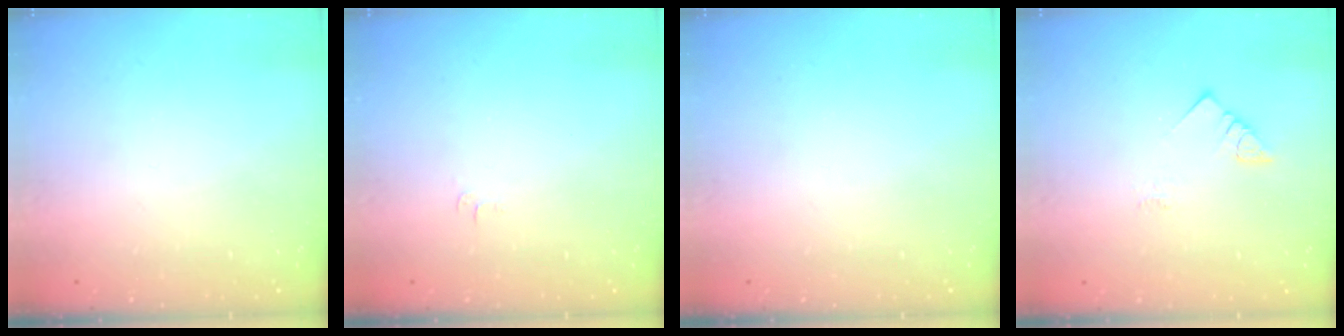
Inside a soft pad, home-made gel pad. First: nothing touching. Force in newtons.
{"total": 3.3, "press": 3.3, "slide": 0.5}
{"total": 0.0}
{"total": 3.6, "press": 3.6, "slide": 0.6}